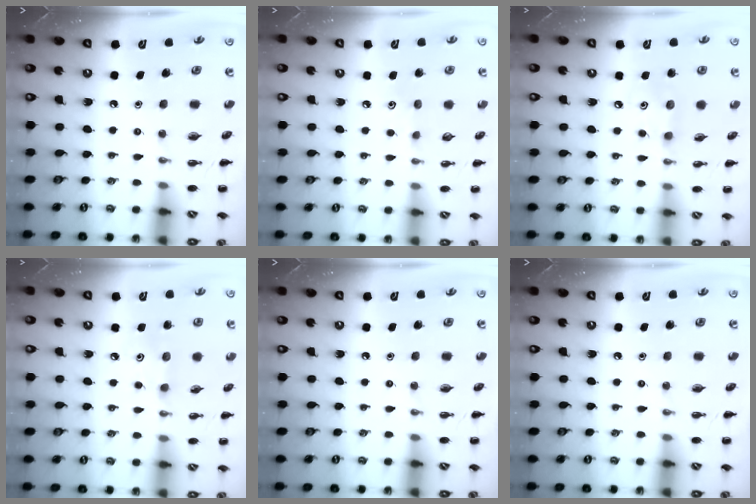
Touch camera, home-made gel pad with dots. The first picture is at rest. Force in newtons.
{"total": 4.5, "press": 4.4, "slide": 1.2}
{"total": 3.6, "press": 3.6, "slide": 0.6}
{"total": 3.1, "press": 3.0, "slide": 0.8}
{"total": 0.0}
{"total": 0.0}